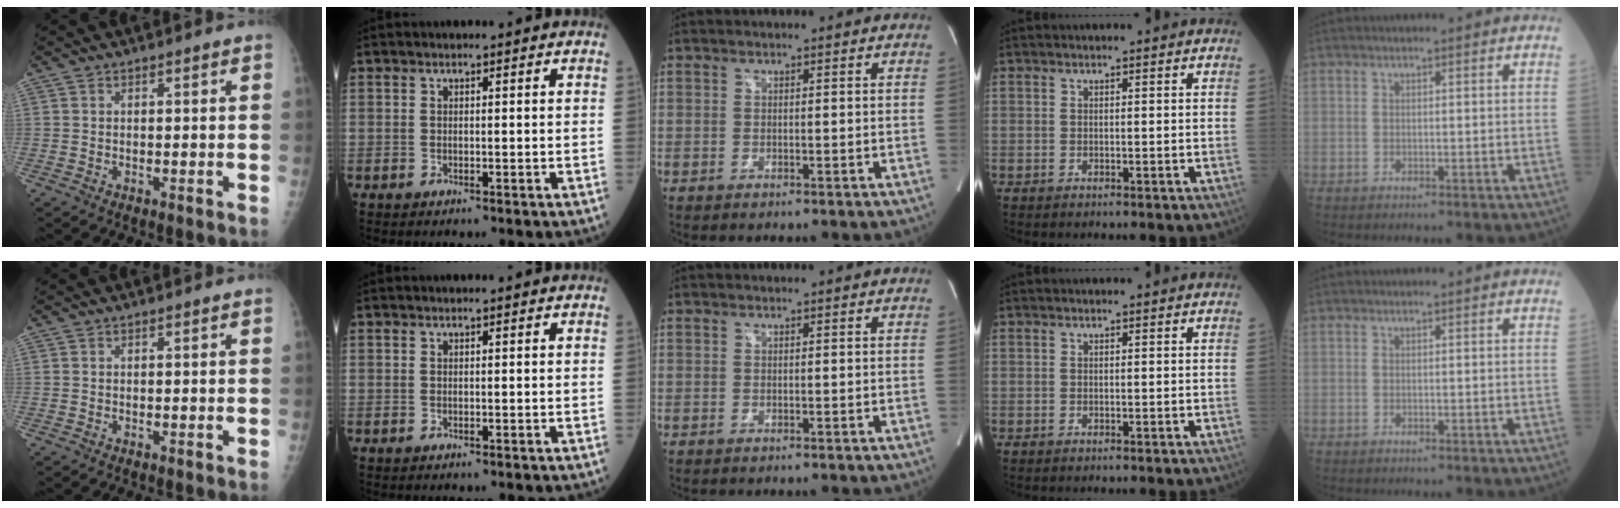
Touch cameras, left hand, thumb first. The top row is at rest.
{}